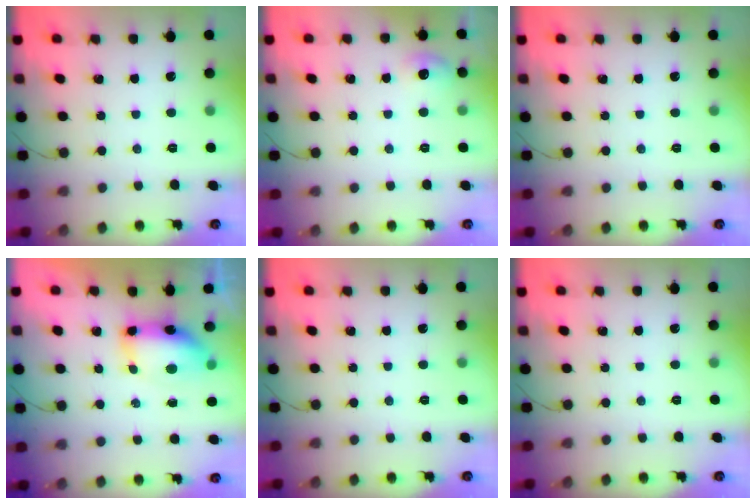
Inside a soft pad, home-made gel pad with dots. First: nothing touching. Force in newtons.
{"total": 6.4, "press": 5.8, "slide": 2.7}
{"total": 0.0}
{"total": 9.1, "press": 9.0, "slide": 1.8}
{"total": 0.0}
{"total": 0.0}